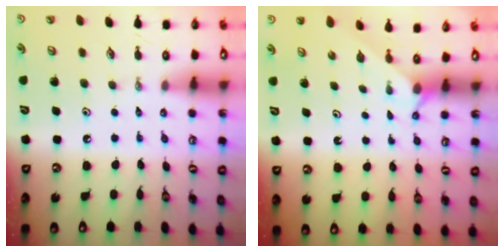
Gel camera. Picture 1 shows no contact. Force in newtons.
{"total": 2.2, "press": 2.2, "slide": 0.2}